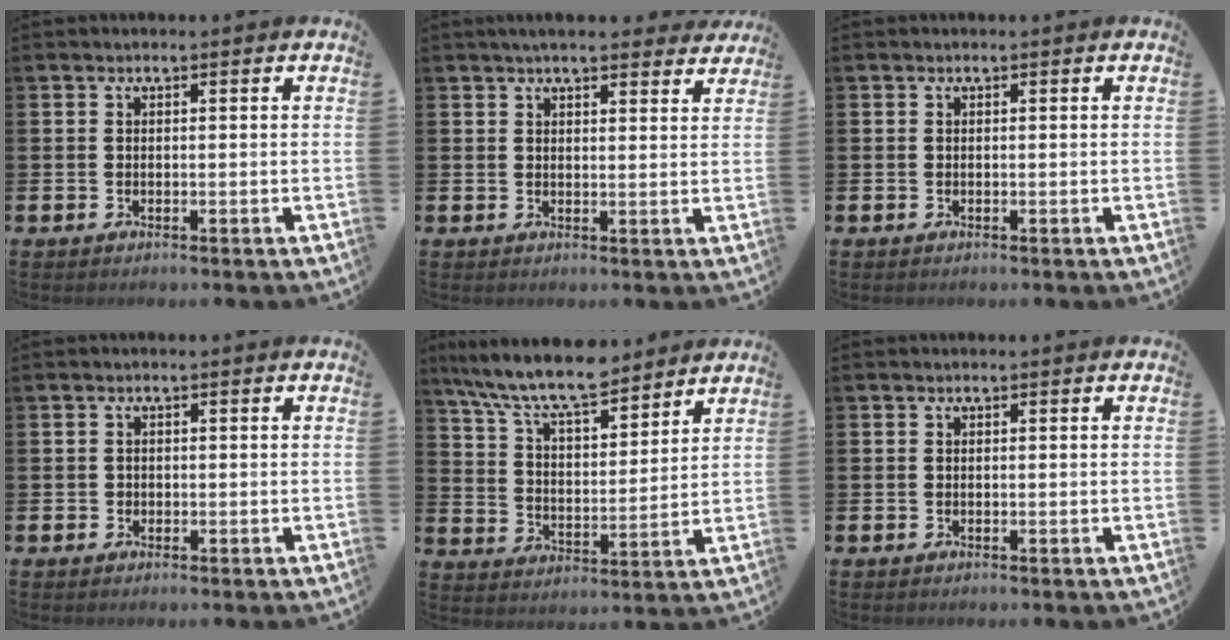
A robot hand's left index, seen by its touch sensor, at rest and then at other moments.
{"total": 4.1, "force": [3.8, 0.6, 1.2], "torque": [-0.022, -0.015, 0.068]}
{"total": 0.0}
{"total": 0.6, "force": [-0.1, 0.6, 0.0], "torque": [0.003, 0.004, -0.005]}
{"total": 9.8, "force": [8.9, 2.1, 3.6], "torque": [-0.103, -0.048, 0.159]}
{"total": 0.0}